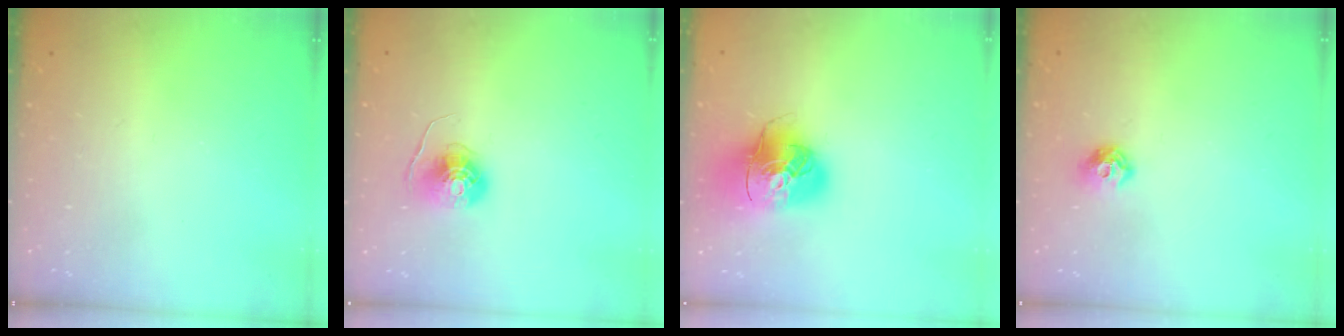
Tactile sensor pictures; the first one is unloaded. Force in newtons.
{"total": 6.7, "press": 6.7, "slide": 0.3}
{"total": 17.5, "press": 17.3, "slide": 2.6}
{"total": 7.5, "press": 7.4, "slide": 1.0}